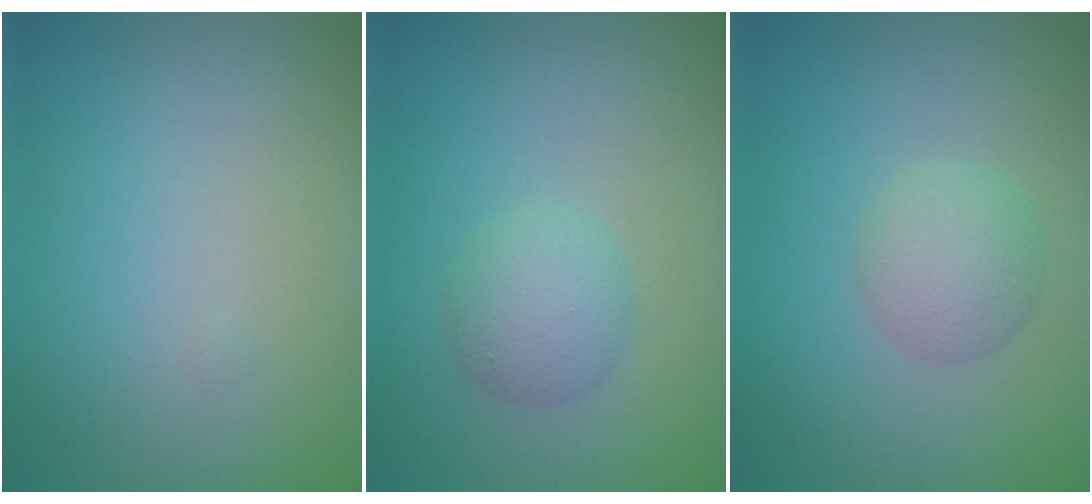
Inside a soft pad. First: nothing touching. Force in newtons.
{"total": 2.9, "press": 2.9, "slide": 0.1}
{"total": 3.0, "press": 3.0, "slide": 0.0}